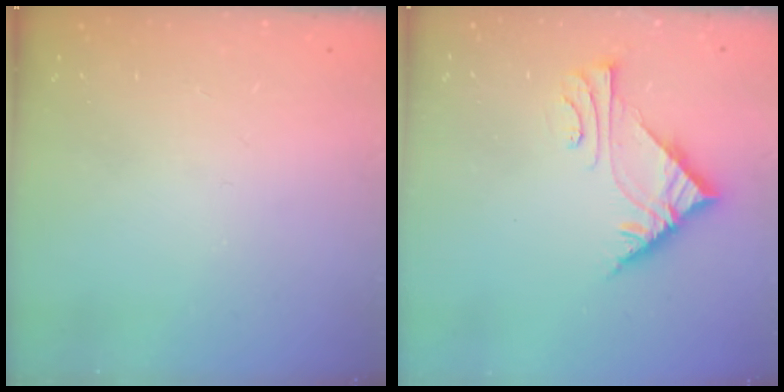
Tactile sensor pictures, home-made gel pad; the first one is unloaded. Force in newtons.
{"total": 6.9, "press": 6.8, "slide": 0.5}